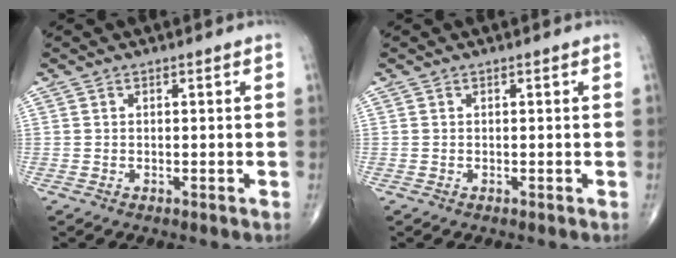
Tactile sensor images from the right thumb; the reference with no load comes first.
{"total": 0.0}